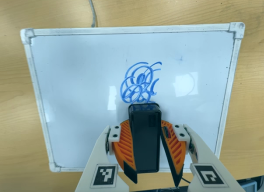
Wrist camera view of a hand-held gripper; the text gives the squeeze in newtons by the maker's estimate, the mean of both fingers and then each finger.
{"total": 8.6, "left": 9.0, "right": 8.1}